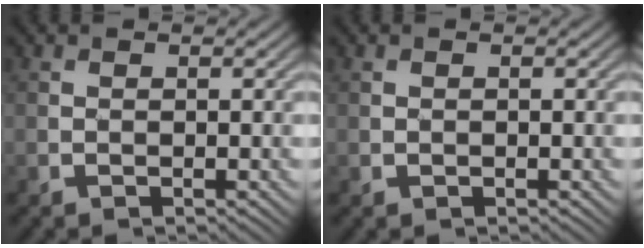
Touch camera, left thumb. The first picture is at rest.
{"total": 0.0}